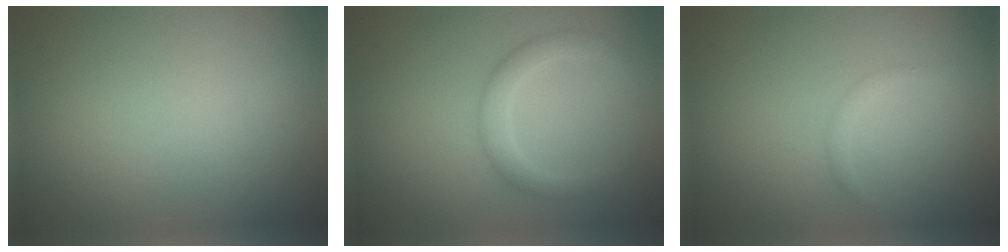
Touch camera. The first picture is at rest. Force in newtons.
{"total": 2.4, "press": 2.4, "slide": 0.2}
{"total": 0.7, "press": 0.7, "slide": 0.0}